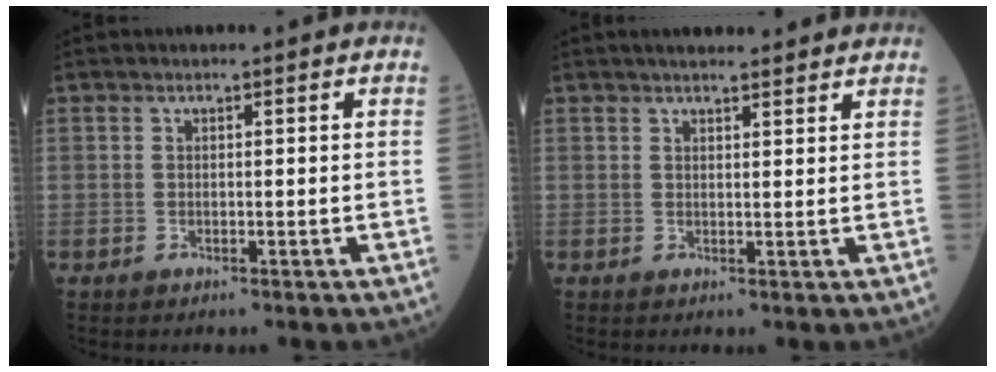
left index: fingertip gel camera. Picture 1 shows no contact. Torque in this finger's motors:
{"motor_torque": [0.14, -0.13, -0.02, -0.01]}